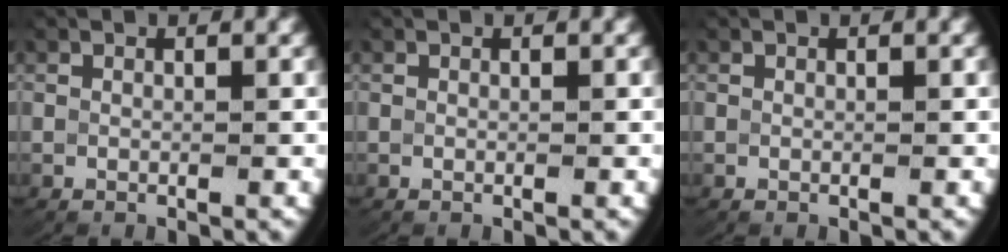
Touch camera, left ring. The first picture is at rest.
{"total": 0.0}
{"total": 0.0}